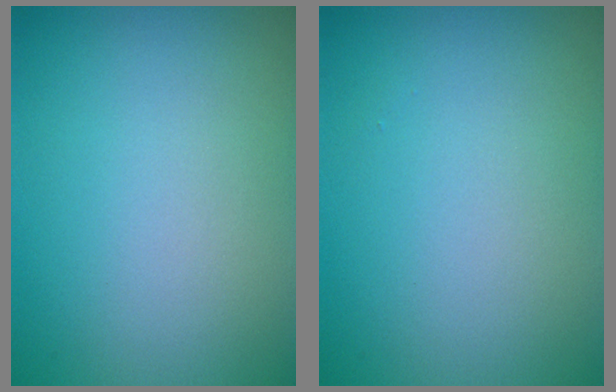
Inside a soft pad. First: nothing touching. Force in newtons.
{"total": 0.0}